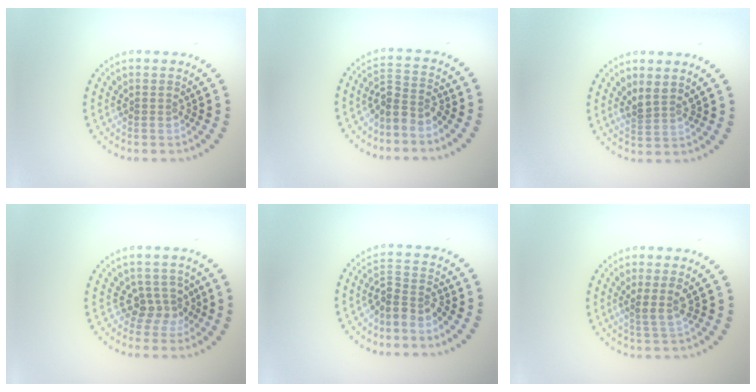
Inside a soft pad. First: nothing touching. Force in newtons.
{"total": 2.6, "press": 1.9, "slide": 1.7}
{"total": 1.8, "press": 1.3, "slide": 1.2}
{"total": 2.4, "press": 1.9, "slide": 1.5}
{"total": 2.6, "press": 1.9, "slide": 1.7}
{"total": 2.0, "press": 1.6, "slide": 1.2}